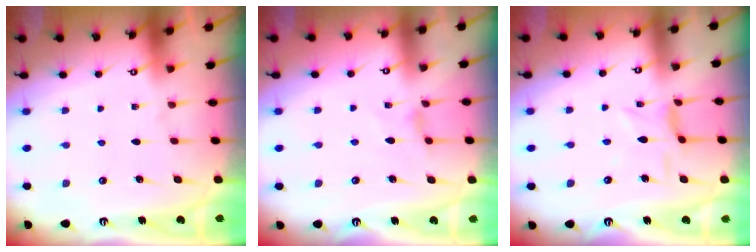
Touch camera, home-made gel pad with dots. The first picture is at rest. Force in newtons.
{"total": 1.4, "press": 1.3, "slide": 0.4}
{"total": 2.4, "press": 2.4, "slide": 0.4}